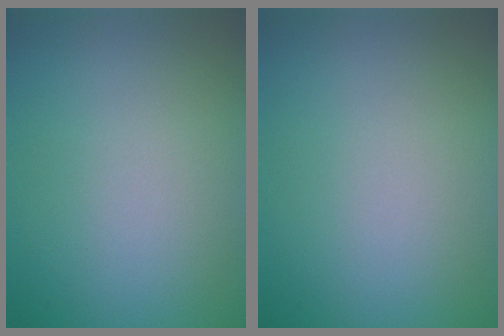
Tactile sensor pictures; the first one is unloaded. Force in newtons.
{"total": 0.0}